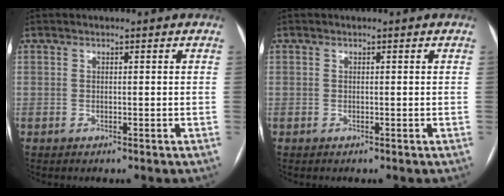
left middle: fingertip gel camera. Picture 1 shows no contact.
{"total": 0.0}